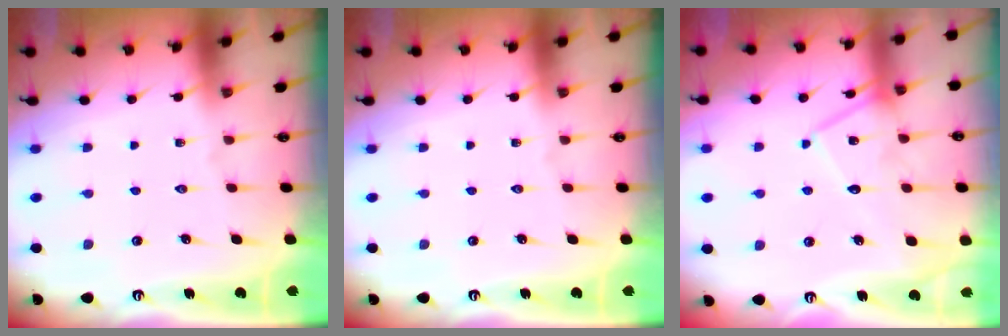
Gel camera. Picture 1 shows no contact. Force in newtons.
{"total": 0.0}
{"total": 13.5, "press": 13.4, "slide": 1.1}